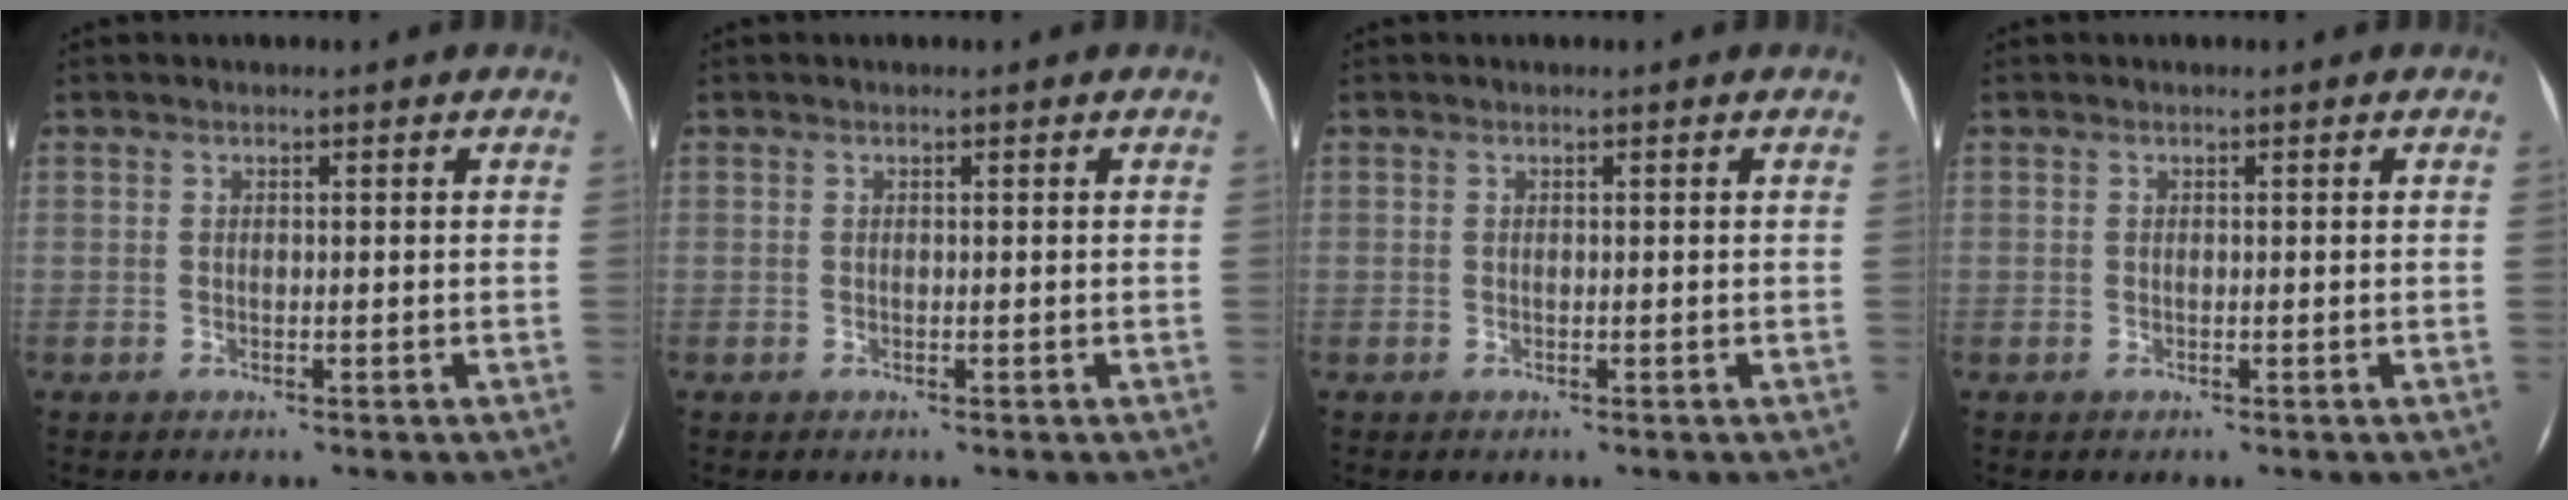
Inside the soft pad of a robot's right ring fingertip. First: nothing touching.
{"total": 0.0}
{"total": 0.0}
{"total": 0.0}